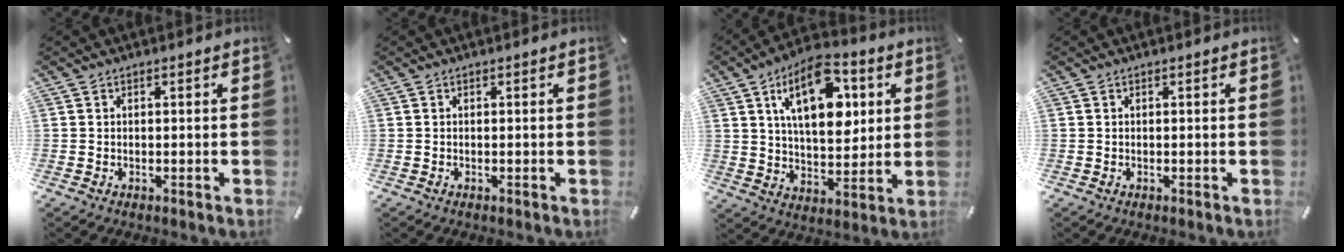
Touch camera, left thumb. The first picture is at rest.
{"total": 0.0}
{"total": 16.9, "force": [6.9, 9.0, 12.6], "torque": [-0.202, -0.012, 0.115]}
{"total": 0.0}